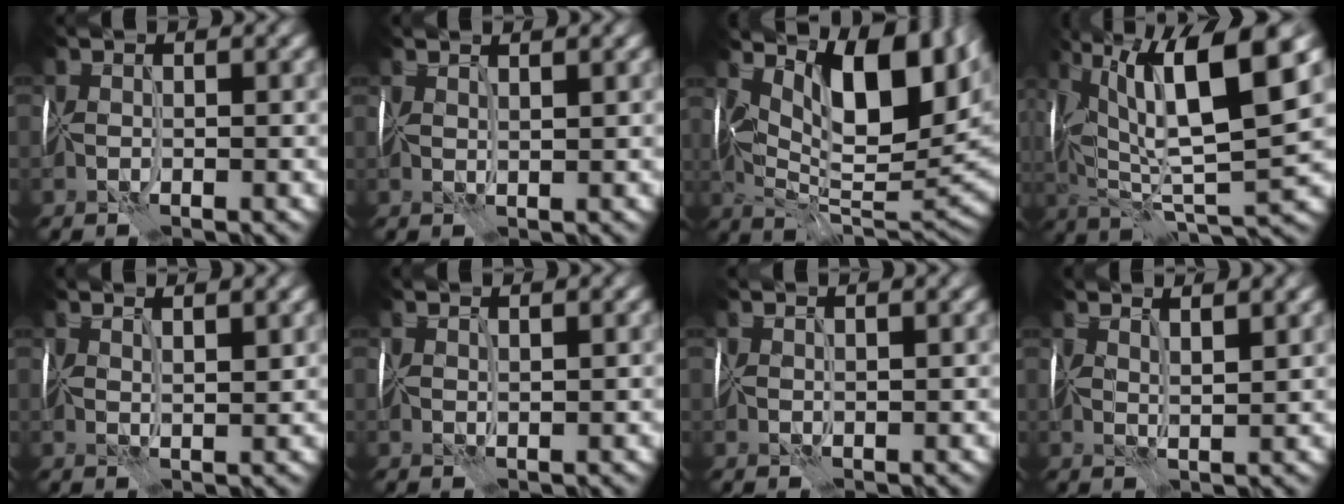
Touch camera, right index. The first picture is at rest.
{"total": 1.8, "force": [1.8, -0.2, 0.4], "torque": [0.002, 0.010, 0.033]}
{"total": 12.0, "force": [5.5, 5.0, 9.5], "torque": [-0.138, 0.004, 0.094]}
{"total": 11.4, "force": [5.5, 2.8, 9.6], "torque": [-0.175, 0.021, 0.104]}
{"total": 2.8, "force": [2.5, 0.1, 1.3], "torque": [-0.009, 0.011, 0.044]}
{"total": 1.6, "force": [1.6, -0.3, 0.2], "torque": [0.005, 0.009, 0.030]}
{"total": 1.9, "force": [1.7, 0.2, 0.8], "torque": [-0.004, 0.009, 0.026]}
{"total": 3.2, "force": [2.9, 0.2, 1.3], "torque": [0.000, 0.014, 0.047]}